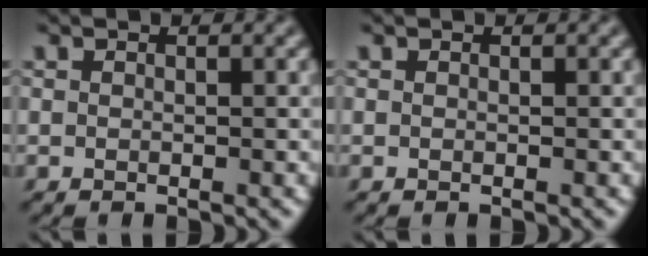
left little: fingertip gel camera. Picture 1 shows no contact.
{"total": 0.0}